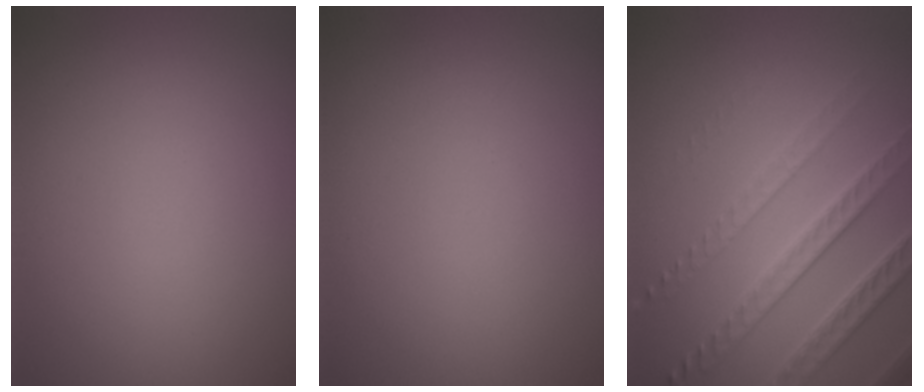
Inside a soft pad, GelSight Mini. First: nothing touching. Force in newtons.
{"total": 0.0}
{"total": 4.7, "press": 4.0, "slide": 2.5}